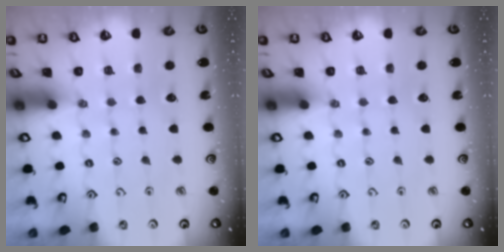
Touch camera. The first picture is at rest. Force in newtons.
{"total": 0.0}